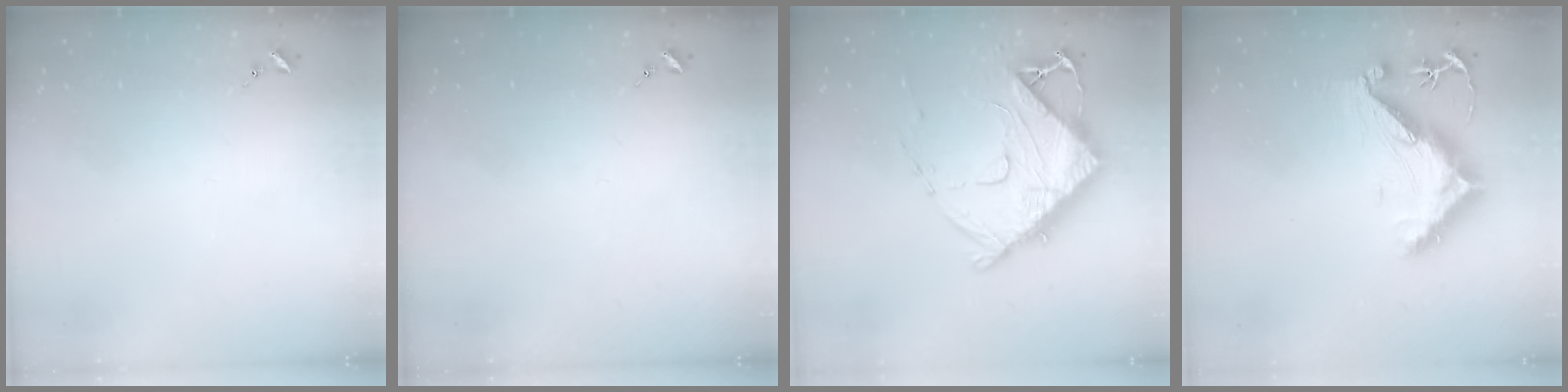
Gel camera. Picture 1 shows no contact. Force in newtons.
{"total": 0.0}
{"total": 13.6, "press": 13.6, "slide": 0.8}
{"total": 14.3, "press": 14.3, "slide": 0.8}